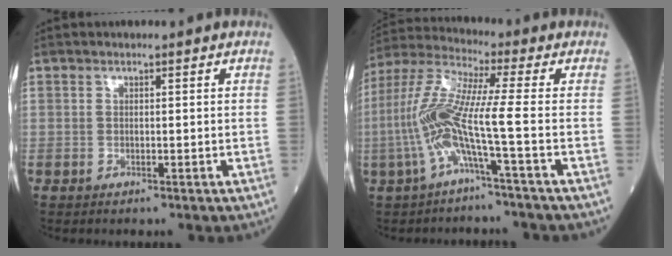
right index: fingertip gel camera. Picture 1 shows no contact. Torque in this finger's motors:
{"motor_torque": [1.56, -0.58, 0.68, 0.21]}